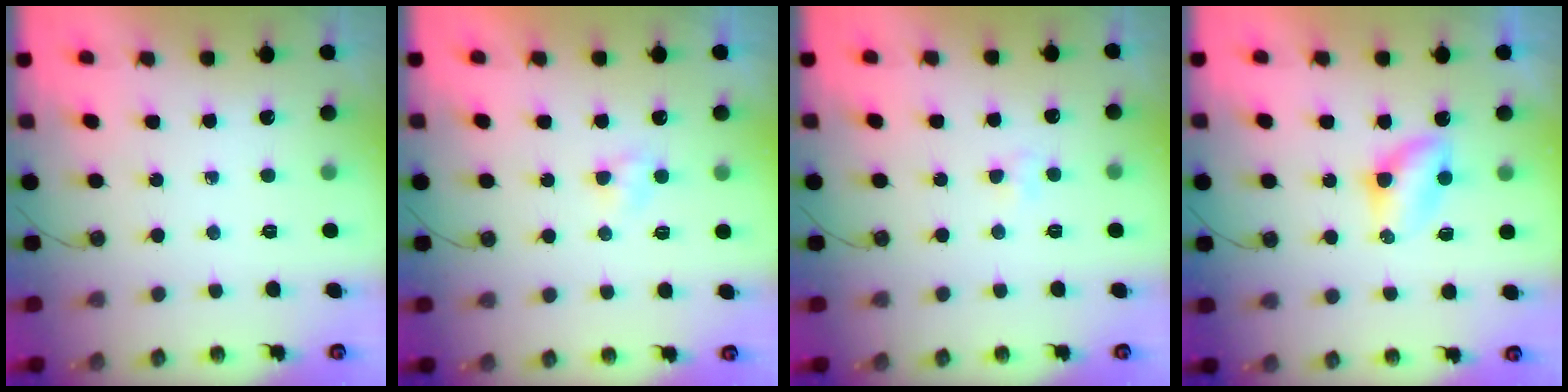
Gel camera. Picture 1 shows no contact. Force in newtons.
{"total": 3.3, "press": 3.3, "slide": 0.5}
{"total": 2.3, "press": 2.3, "slide": 0.5}
{"total": 4.3, "press": 4.3, "slide": 0.5}